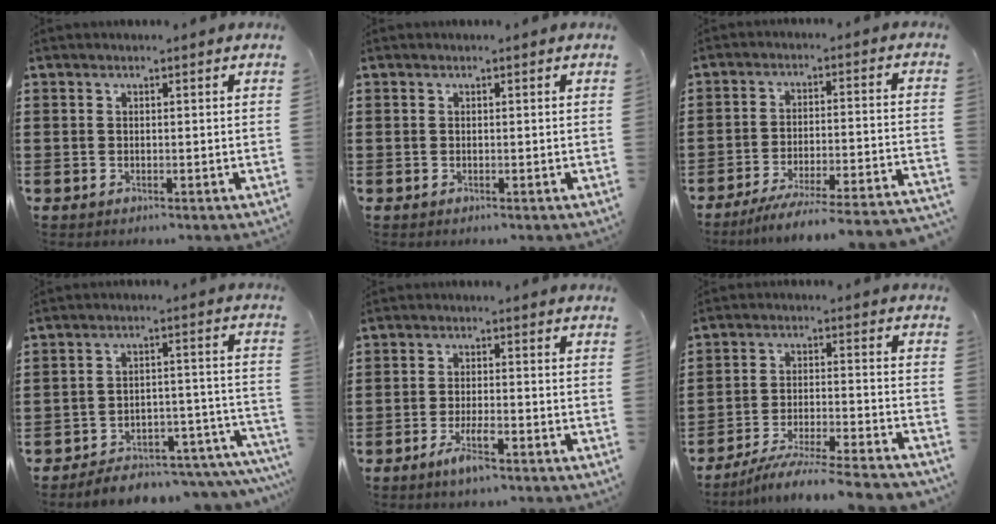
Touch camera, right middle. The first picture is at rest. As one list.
[{"total": 0.0}, {"total": 5.6, "force": [-4.9, -0.8, 2.5], "torque": [-0.041, -0.016, -0.097]}, {"total": 4.6, "force": [-4.4, 0.8, 1.1], "torque": [-0.016, 0.008, -0.087]}, {"total": 4.5, "force": [-2.7, 0.9, 3.5], "torque": [-0.068, 0.000, -0.050]}, {"total": 6.8, "force": [-6.2, -0.7, 2.8], "torque": [-0.046, -0.008, -0.119]}]